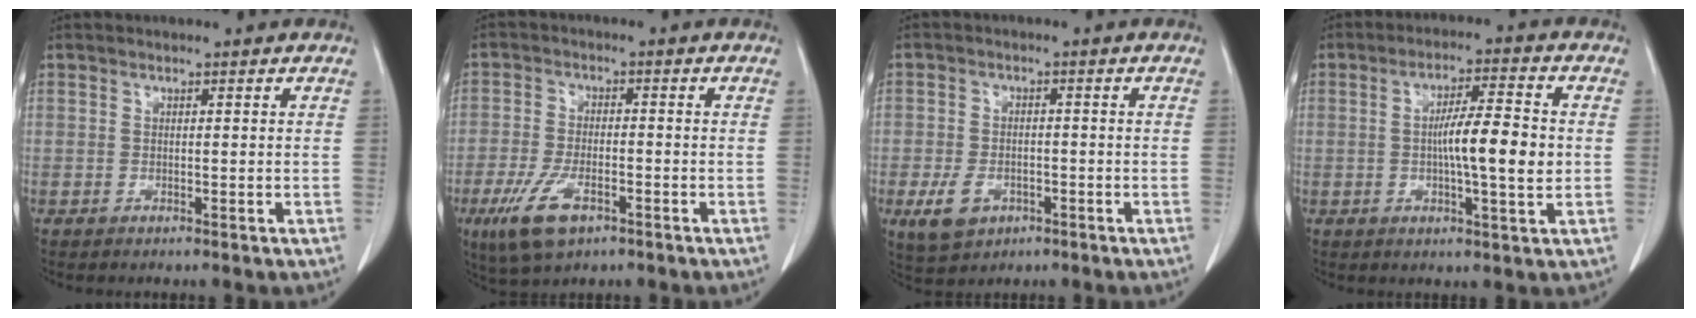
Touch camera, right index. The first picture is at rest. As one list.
[{"total": 8.0, "force": [-4.2, 3.3, 6.0], "torque": [-0.126, -0.012, -0.070]}, {"total": 5.5, "force": [-2.4, 3.9, 3.1], "torque": [-0.061, 0.001, -0.028]}, {"total": 9.0, "force": [-0.4, 0.9, 8.9], "torque": [-0.148, 0.004, -0.012]}]